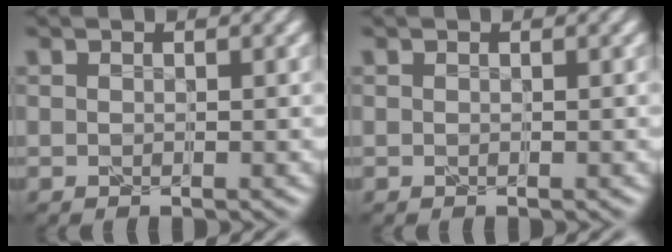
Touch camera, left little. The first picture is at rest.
{"total": 0.0}